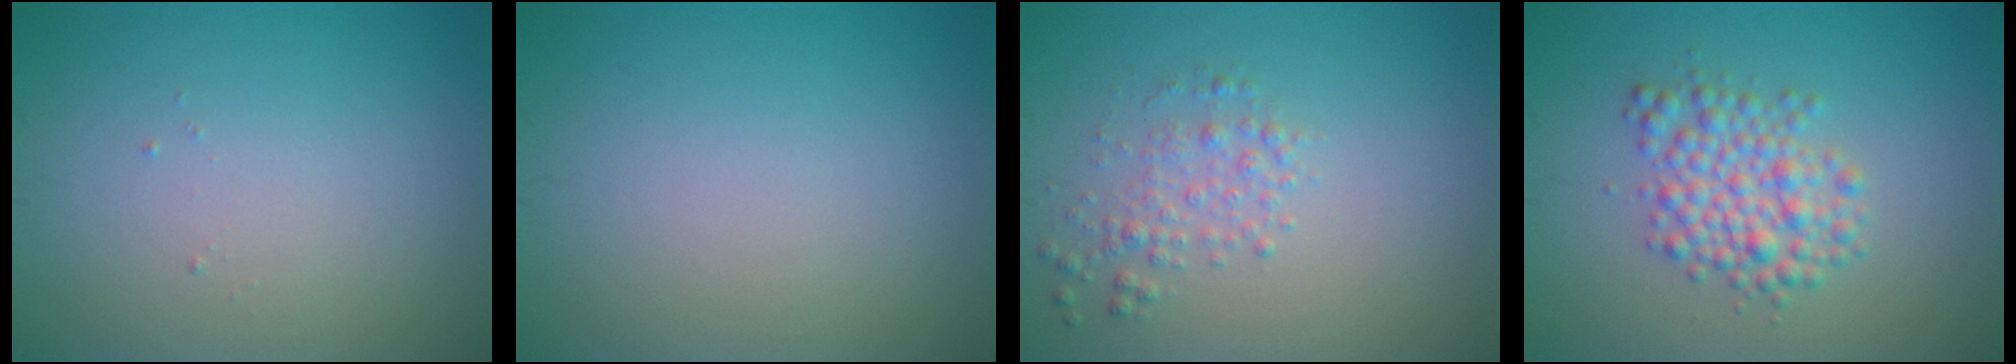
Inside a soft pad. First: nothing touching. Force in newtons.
{"total": 0.0}
{"total": 2.0, "press": 2.0, "slide": 0.1}
{"total": 4.0, "press": 4.0, "slide": 0.1}